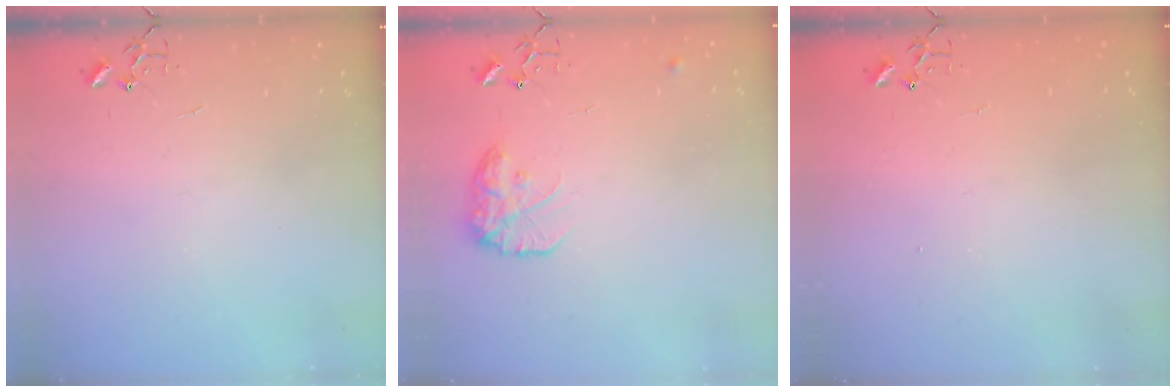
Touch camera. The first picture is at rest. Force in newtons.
{"total": 13.1, "press": 13.0, "slide": 0.7}
{"total": 1.1, "press": 1.1, "slide": 0.1}